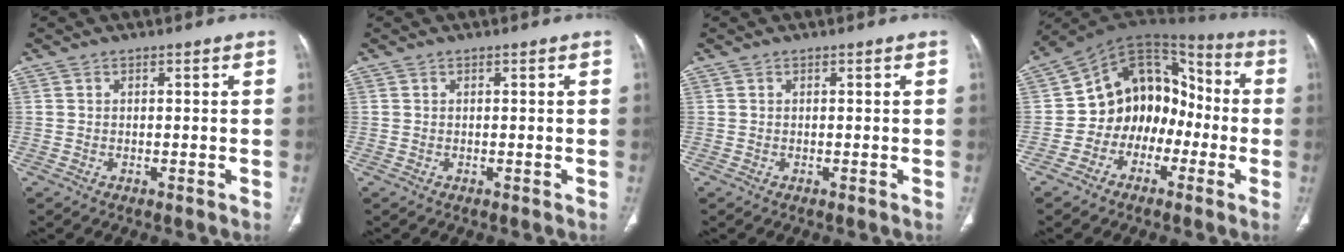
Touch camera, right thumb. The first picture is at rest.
{"total": 0.0}
{"total": 0.0}
{"total": 14.8, "force": [-3.6, 11.8, 8.2], "torque": [-0.064, 0.077, -0.071]}